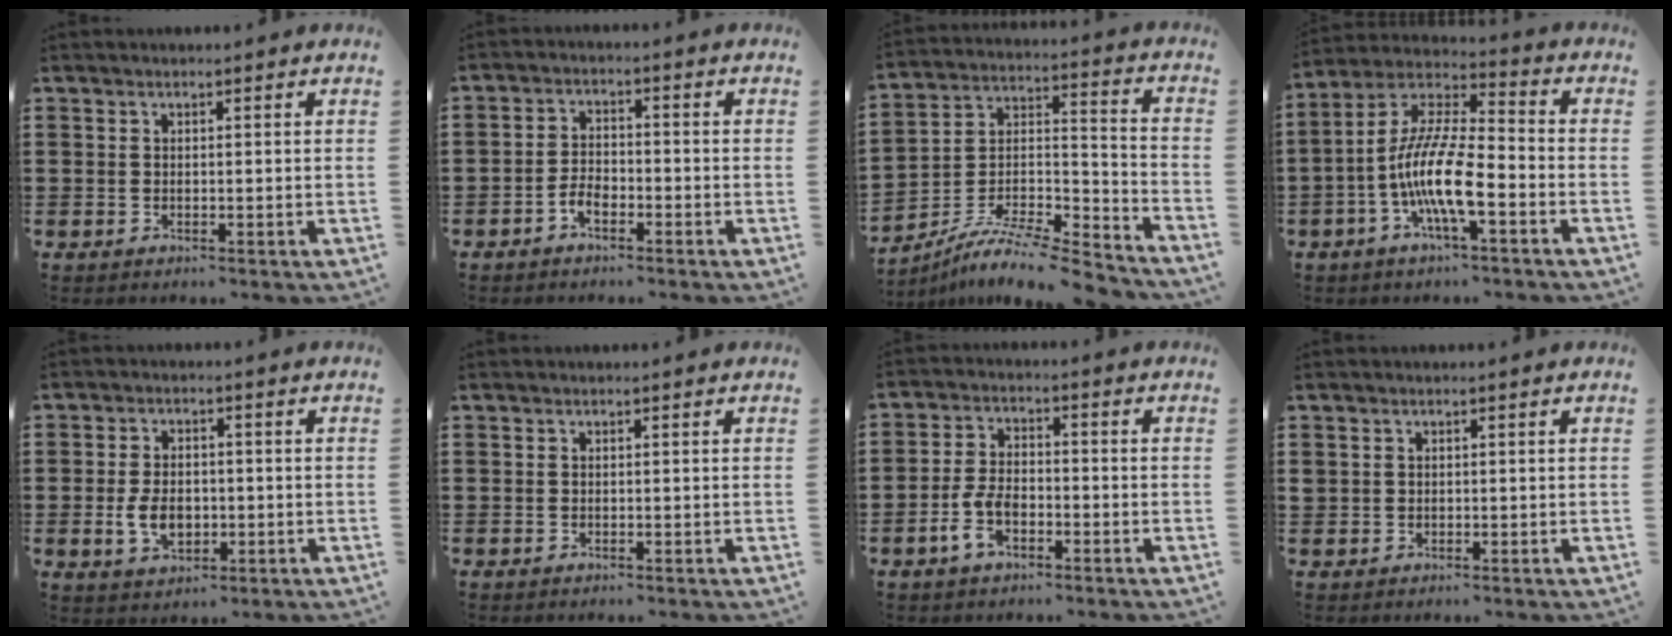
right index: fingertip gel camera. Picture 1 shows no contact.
{"total": 3.0, "force": [-1.9, 1.4, 1.8], "torque": [-0.043, 0.000, -0.039]}
{"total": 9.1, "force": [-8.0, 1.8, 3.9], "torque": [-0.073, 0.012, -0.160]}
{"total": 11.7, "force": [-4.4, 2.8, 10.4], "torque": [-0.229, -0.012, -0.087]}
{"total": 5.2, "force": [-1.0, 3.4, 3.9], "torque": [-0.087, -0.001, -0.018]}
{"total": 0.0}
{"total": 5.4, "force": [-2.6, 2.7, 3.9], "torque": [-0.102, -0.003, -0.056]}
{"total": 0.6, "force": [0.3, 0.6, 0.1], "torque": [-0.005, 0.000, 0.006]}